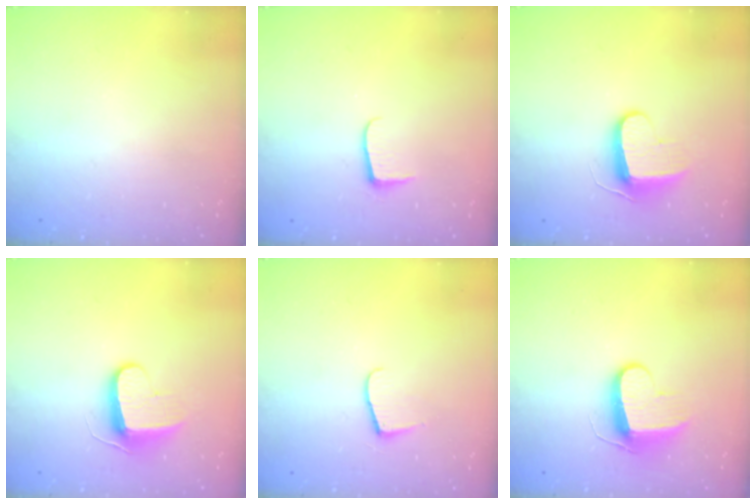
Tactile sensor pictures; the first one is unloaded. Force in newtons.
{"total": 4.9, "press": 4.8, "slide": 0.6}
{"total": 9.3, "press": 9.3, "slide": 0.1}
{"total": 9.3, "press": 9.3, "slide": 0.1}
{"total": 6.9, "press": 6.9, "slide": 0.7}
{"total": 9.1, "press": 9.1, "slide": 0.3}